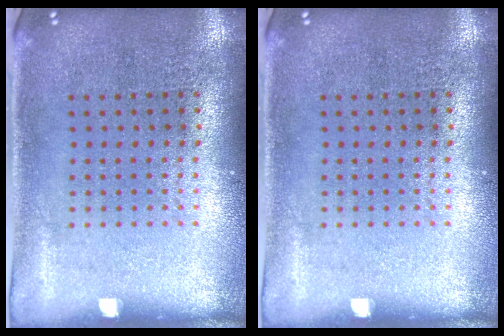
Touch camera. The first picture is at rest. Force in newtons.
{"total": 0.0}